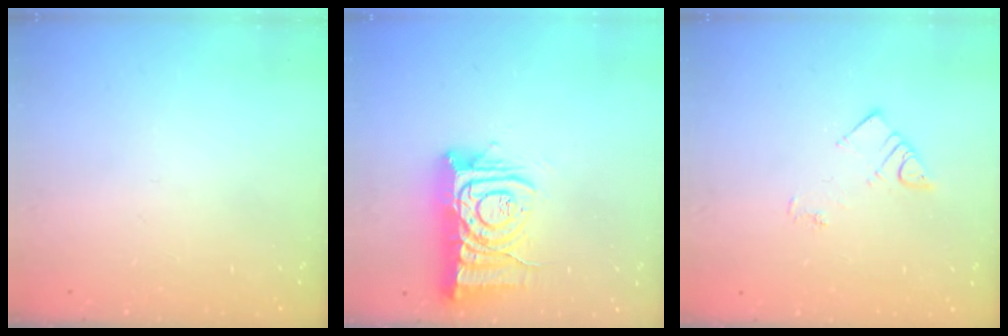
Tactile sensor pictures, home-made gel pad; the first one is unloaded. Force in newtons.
{"total": 12.8, "press": 12.8, "slide": 1.4}
{"total": 3.8, "press": 3.8, "slide": 0.4}